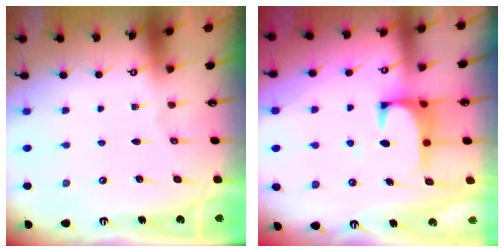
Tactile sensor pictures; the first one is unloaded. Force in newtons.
{"total": 2.5, "press": 2.4, "slide": 0.7}